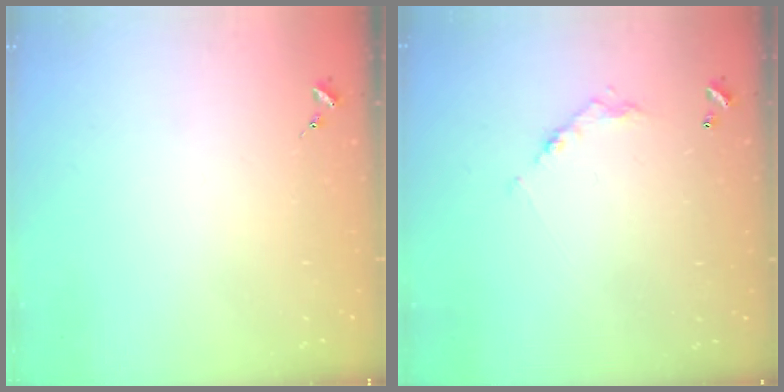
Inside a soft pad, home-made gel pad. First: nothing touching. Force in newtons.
{"total": 6.0, "press": 6.0, "slide": 0.3}